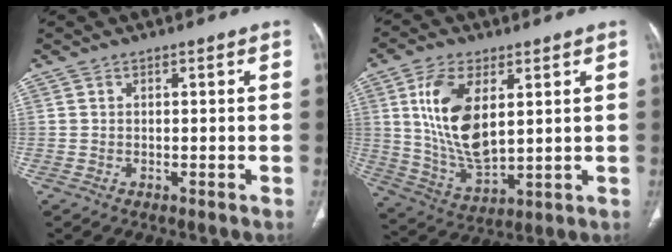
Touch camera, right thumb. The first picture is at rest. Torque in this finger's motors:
{"motor_torque": [1.60, 2.81, 1.36, -1.06, 0.40]}